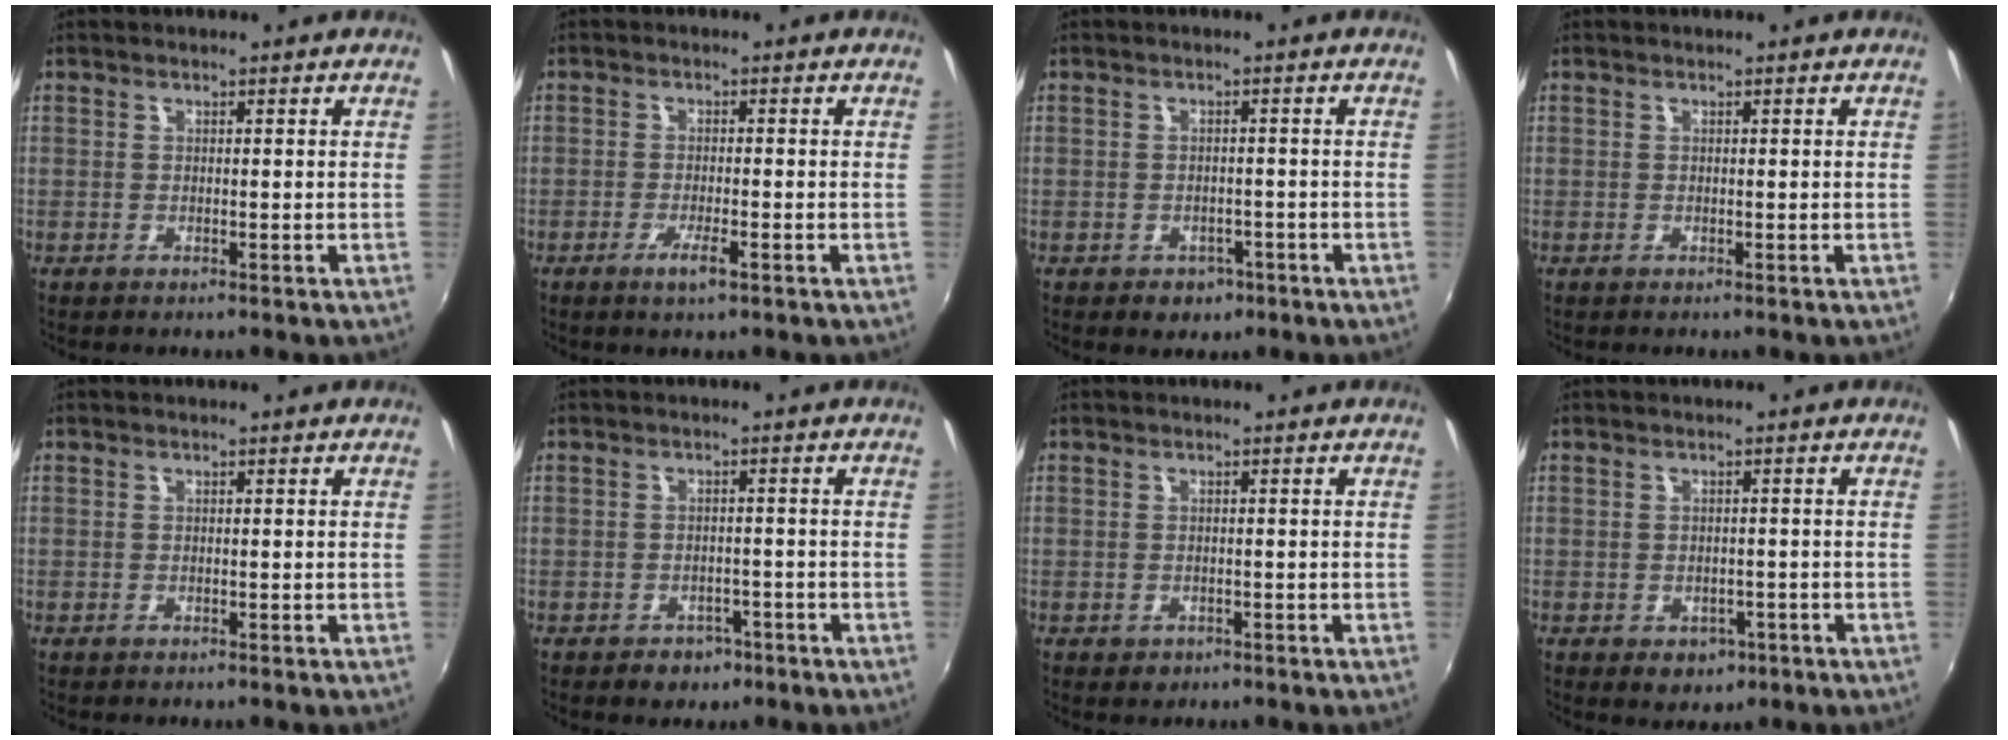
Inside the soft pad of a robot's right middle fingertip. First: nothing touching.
{"total": 3.0, "force": [-1.7, 0.3, 2.5], "torque": [-0.053, -0.007, -0.032]}
{"total": 3.8, "force": [-1.9, 3.0, 1.2], "torque": [-0.033, -0.002, -0.019]}
{"total": 0.0}
{"total": 0.0}
{"total": 4.2, "force": [-2.6, 3.1, 1.2], "torque": [-0.034, -0.001, -0.028]}
{"total": 1.6, "force": [-0.6, 1.3, 0.5], "torque": [-0.012, -0.005, -0.006]}
{"total": 4.1, "force": [-1.7, 3.3, 1.8], "torque": [-0.041, -0.007, -0.013]}